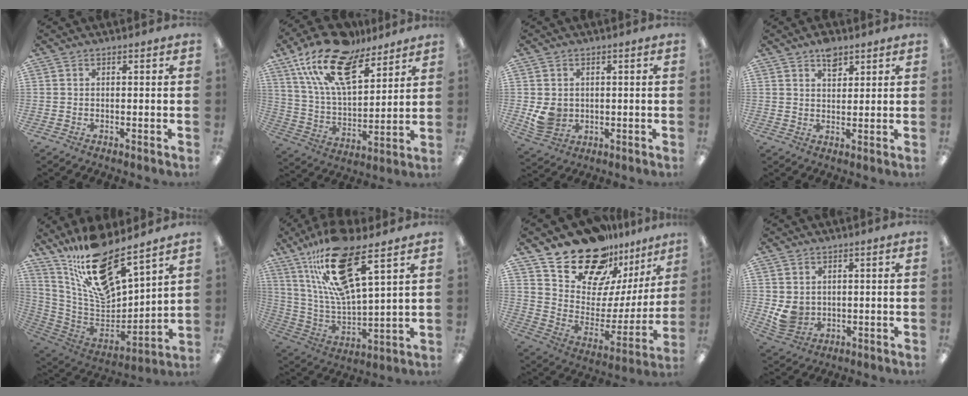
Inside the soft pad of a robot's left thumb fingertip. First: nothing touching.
{"total": 19.9, "force": [13.4, 8.7, 11.8], "torque": [-0.227, -0.070, 0.238]}
{"total": 5.8, "force": [0.5, 5.2, 2.6], "torque": [-0.049, 0.002, 0.011]}
{"total": 4.8, "force": [3.2, 2.6, 2.4], "torque": [-0.030, -0.013, 0.055]}
{"total": 19.4, "force": [14.9, 6.4, 10.7], "torque": [-0.189, -0.110, 0.263]}
{"total": 21.1, "force": [13.4, 5.9, 15.2], "torque": [-0.296, -0.053, 0.226]}
{"total": 21.9, "force": [17.7, 10.3, 7.9], "torque": [-0.138, -0.126, 0.317]}
{"total": 5.3, "force": [1.3, 4.7, 2.0], "torque": [-0.049, -0.004, 0.028]}